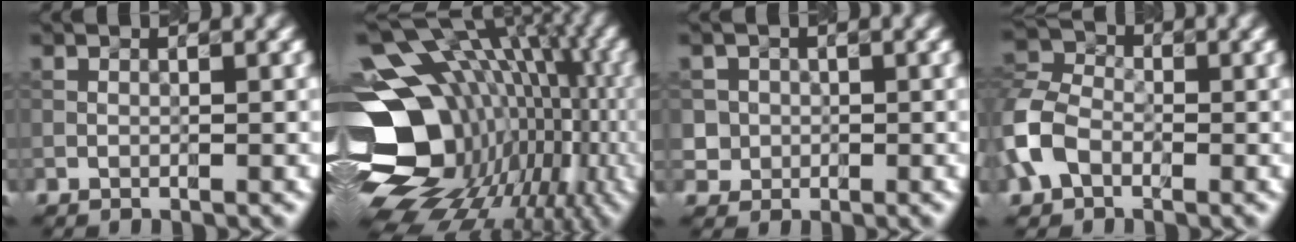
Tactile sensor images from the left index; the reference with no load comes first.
{"total": 19.2, "force": [-3.6, 14.4, 12.2], "torque": [-0.196, 0.000, -0.031]}
{"total": 2.3, "force": [0.0, 2.3, 0.2], "torque": [0.002, 0.006, 0.010]}
{"total": 4.8, "force": [-1.7, 3.5, 2.7], "torque": [-0.066, 0.009, -0.048]}